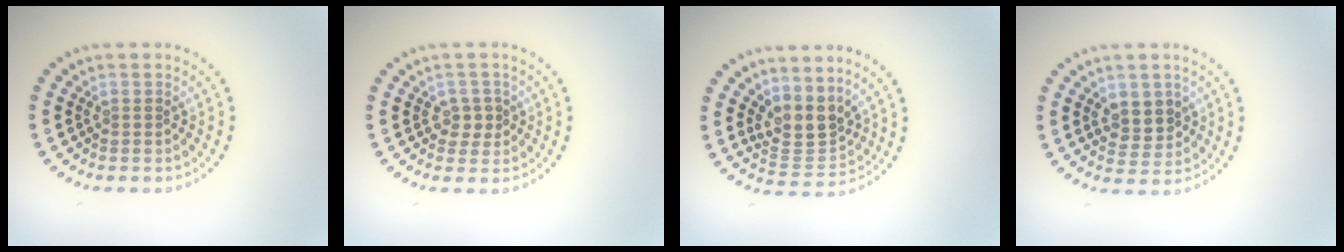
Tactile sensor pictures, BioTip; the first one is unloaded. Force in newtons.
{"total": 1.7, "press": 1.6, "slide": 0.5}
{"total": 3.4, "press": 2.6, "slide": 2.2}
{"total": 2.8, "press": 2.7, "slide": 0.7}